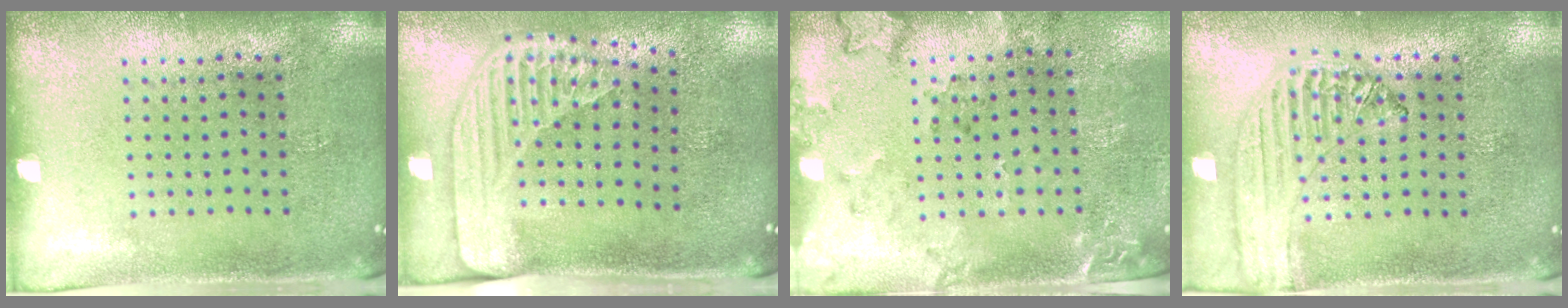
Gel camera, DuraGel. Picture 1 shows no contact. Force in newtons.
{"total": 2.3, "press": 1.7, "slide": 1.5}
{"total": 1.9, "press": 1.5, "slide": 1.2}
{"total": 1.3, "press": 1.3, "slide": 0.1}